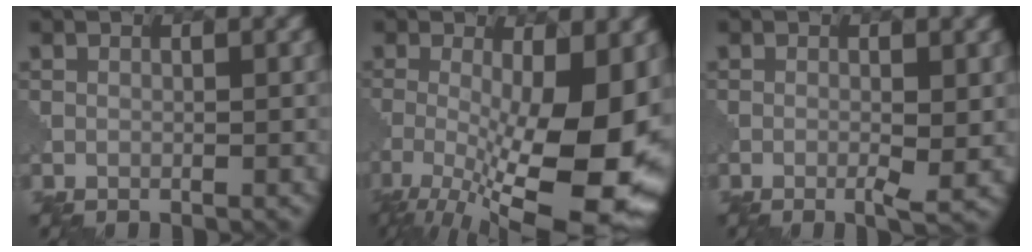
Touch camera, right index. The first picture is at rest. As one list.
[{"total": 15.2, "force": [-4.2, 4.9, 13.8], "torque": [-0.219, -0.024, -0.056]}, {"total": 2.3, "force": [-0.5, 0.3, 2.2], "torque": [-0.037, -0.004, -0.009]}]